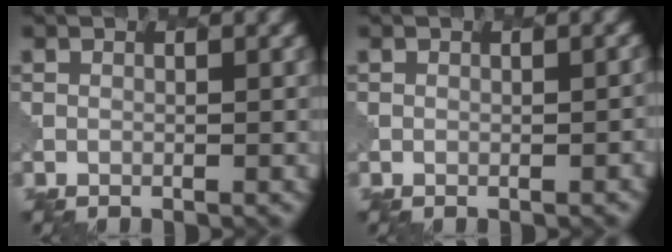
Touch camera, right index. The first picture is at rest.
{"total": 2.2, "force": [-0.7, 1.5, 1.4], "torque": [-0.005, 0.001, 0.001]}